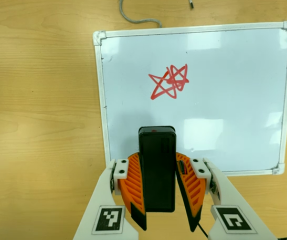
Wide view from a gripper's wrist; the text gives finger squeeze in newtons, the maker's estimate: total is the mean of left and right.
{"total": 9.1, "left": 7.4, "right": 10.8}